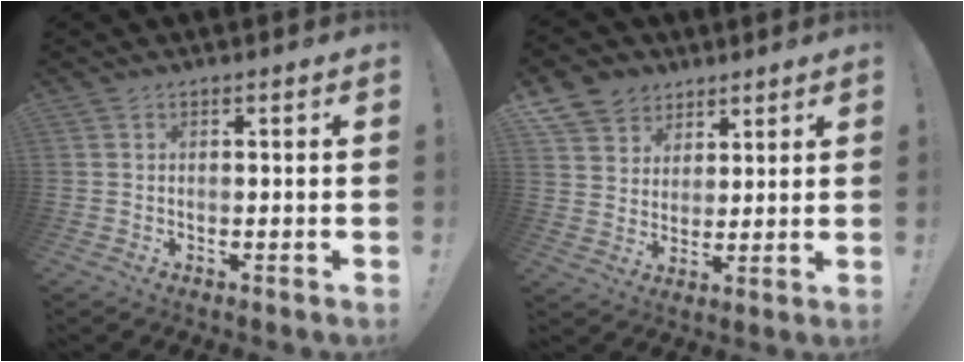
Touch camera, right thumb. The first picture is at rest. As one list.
[{"total": 9.3, "force": [5.7, 7.1, 1.7], "torque": [-0.026, -0.042, 0.115]}]